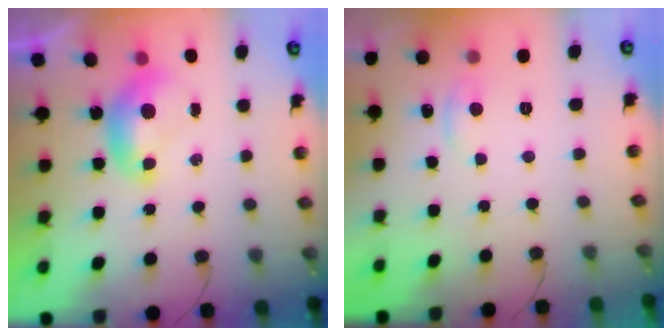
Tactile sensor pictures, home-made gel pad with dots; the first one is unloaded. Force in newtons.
{"total": 0.7, "press": 0.3, "slide": 0.7}